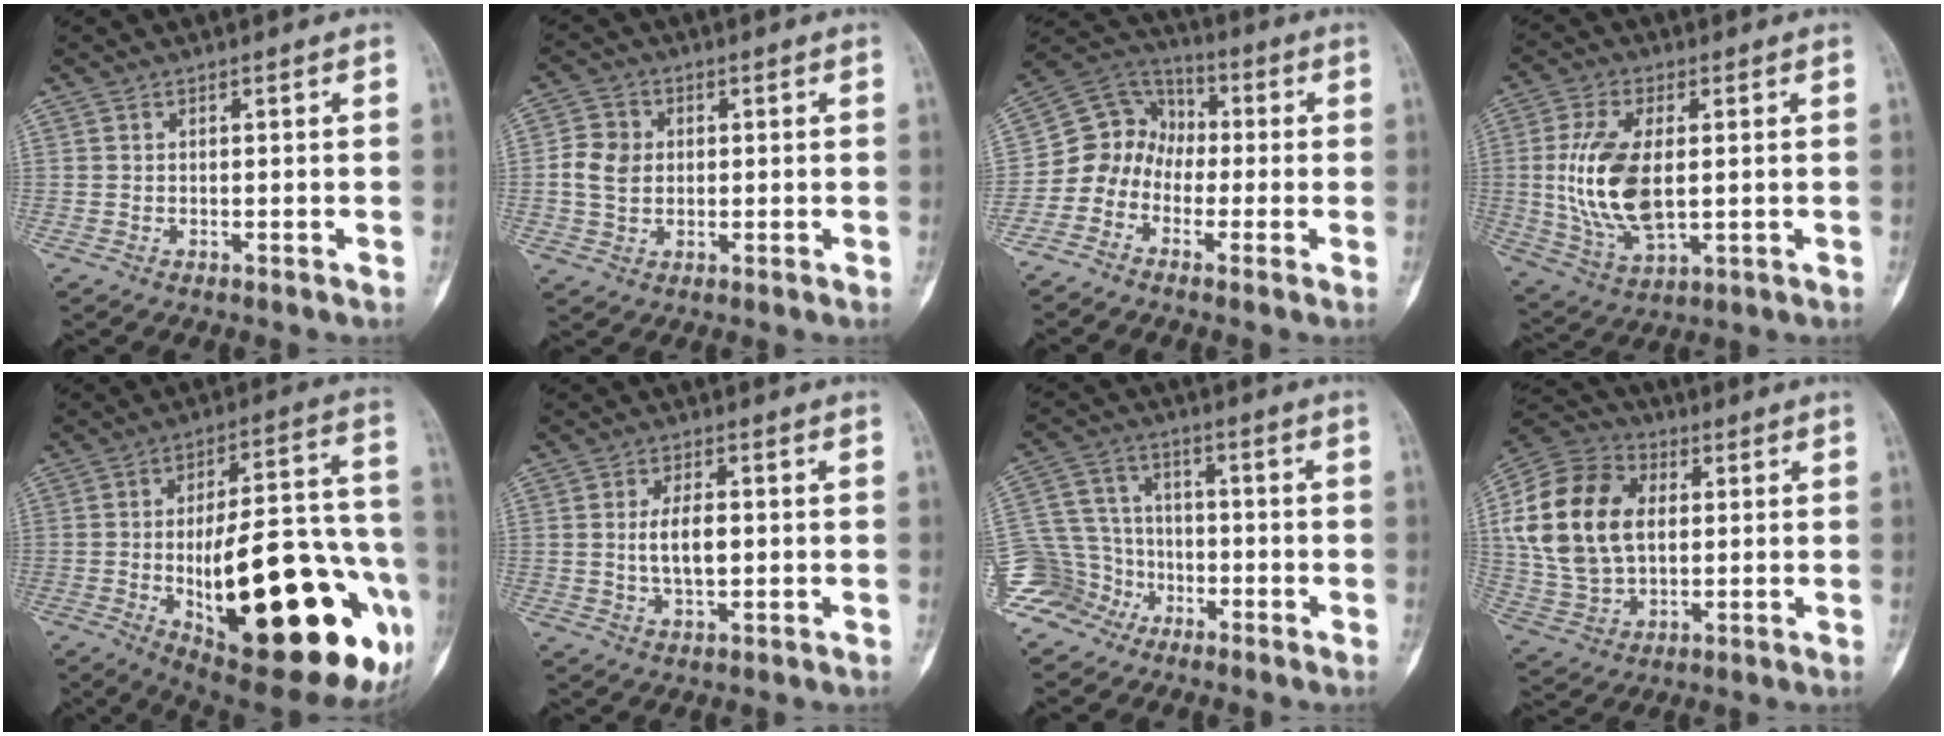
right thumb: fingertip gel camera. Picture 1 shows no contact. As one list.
[{"total": 6.4, "force": [0.4, 5.3, 3.5], "torque": [-0.056, 0.006, 0.006]}, {"total": 8.7, "force": [-2.5, 7.8, 2.9], "torque": [-0.024, 0.067, -0.063]}, {"total": 14.7, "force": [0.7, 7.6, 12.6], "torque": [-0.254, -0.010, 0.024]}, {"total": 35.0, "force": [-11.0, 12.5, 30.8], "torque": [-0.369, 0.031, -0.139]}, {"total": 6.3, "force": [0.3, 3.1, 5.4], "torque": [-0.096, -0.002, 0.007]}, {"total": 12.3, "force": [-6.7, 10.0, 2.6], "torque": [-0.046, 0.058, -0.125]}, {"total": 20.0, "force": [3.2, 13.8, 14.2], "torque": [-0.270, 0.011, 0.059]}]